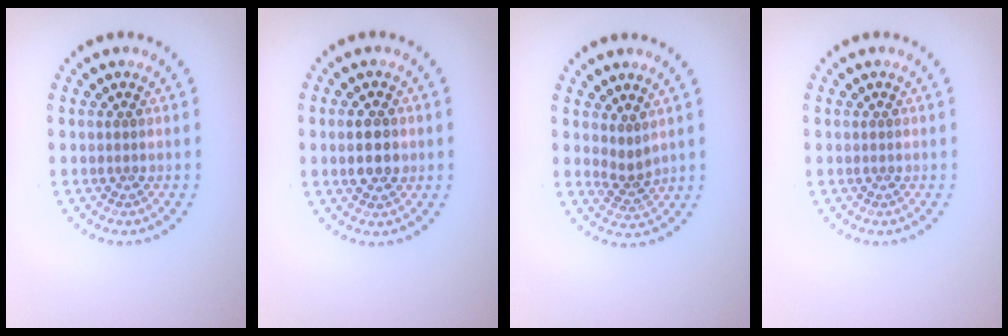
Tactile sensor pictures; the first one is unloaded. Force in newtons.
{"total": 2.3, "press": 2.3, "slide": 0.2}
{"total": 1.7, "press": 1.2, "slide": 1.3}
{"total": 0.0}